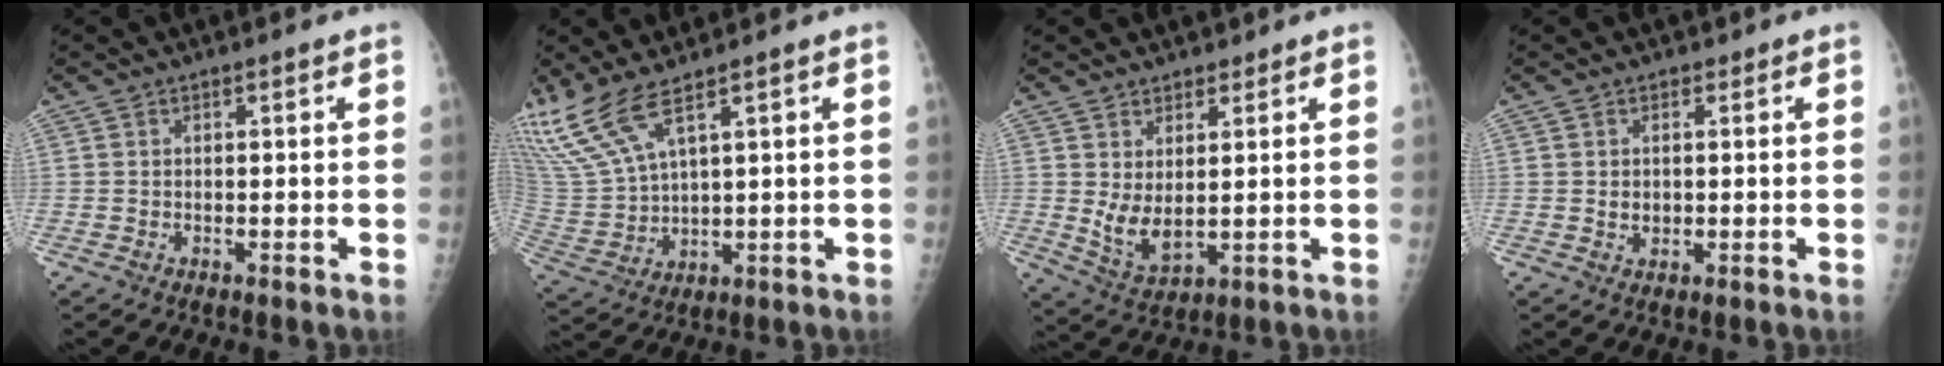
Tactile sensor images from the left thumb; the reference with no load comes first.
{"total": 10.2, "force": [7.6, 2.2, 6.5], "torque": [-0.162, -0.027, 0.178]}
{"total": 6.5, "force": [1.9, 3.9, 4.8], "torque": [-0.075, -0.027, 0.047]}
{"total": 2.0, "force": [0.3, 1.8, 0.9], "torque": [-0.006, -0.002, 0.007]}